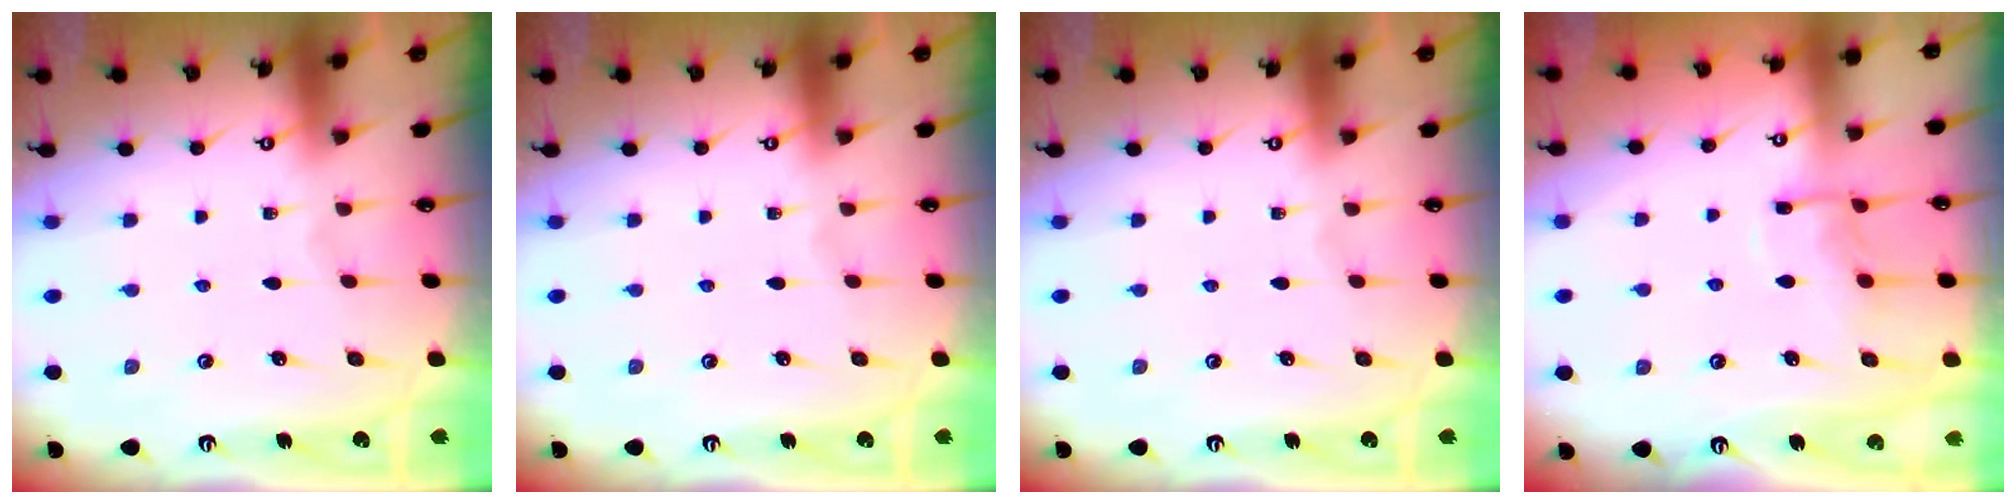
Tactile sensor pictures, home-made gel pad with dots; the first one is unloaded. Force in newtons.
{"total": 0.0}
{"total": 0.0}
{"total": 8.9, "press": 8.9, "slide": 0.9}